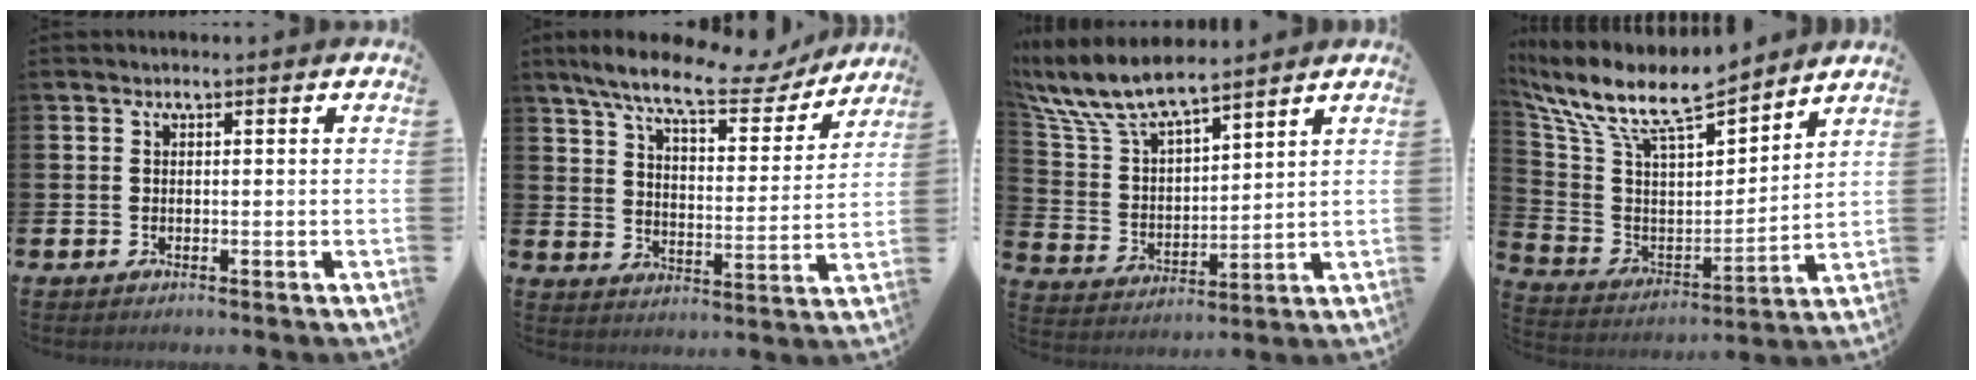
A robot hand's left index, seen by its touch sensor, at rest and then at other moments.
{"total": 10.2, "force": [8.7, 2.4, 4.7], "torque": [-0.108, -0.052, 0.146]}
{"total": 9.1, "force": [8.2, 2.0, 3.2], "torque": [-0.101, -0.041, 0.148]}
{"total": 11.1, "force": [9.6, 2.9, 4.6], "torque": [-0.134, -0.063, 0.165]}